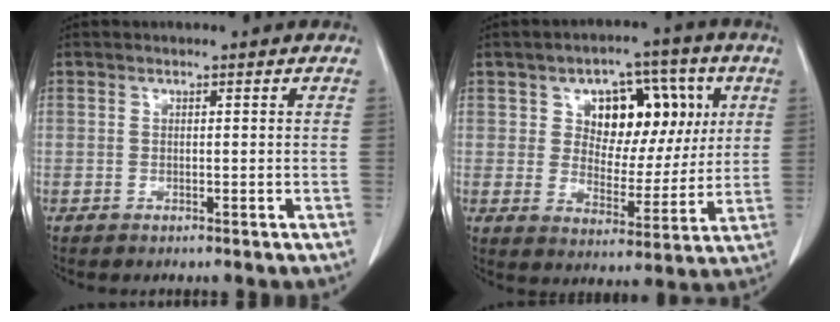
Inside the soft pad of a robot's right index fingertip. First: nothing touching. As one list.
[{"total": 12.2, "force": [3.9, 7.4, 8.9], "torque": [-0.114, 0.031, 0.065]}]